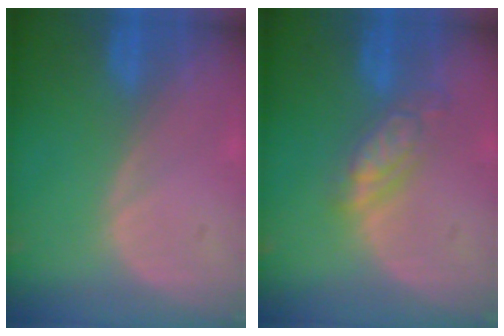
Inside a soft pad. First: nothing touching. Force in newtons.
{"total": 5.8, "press": 5.1, "slide": 2.8}